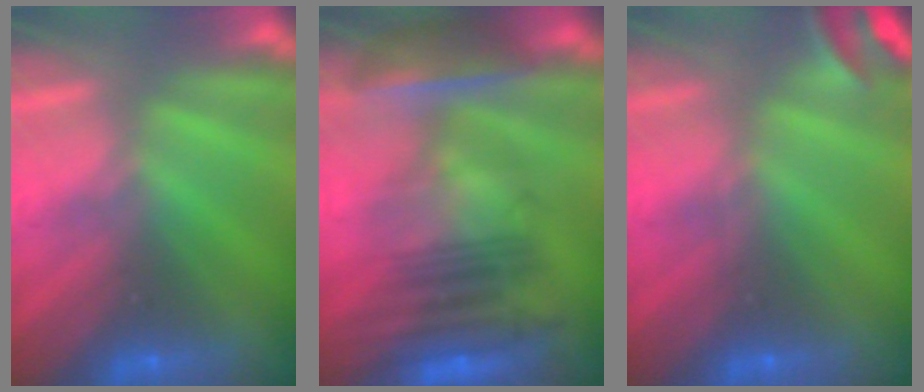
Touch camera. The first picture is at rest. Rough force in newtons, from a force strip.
{"total": 7.3}
{"total": 2.8}